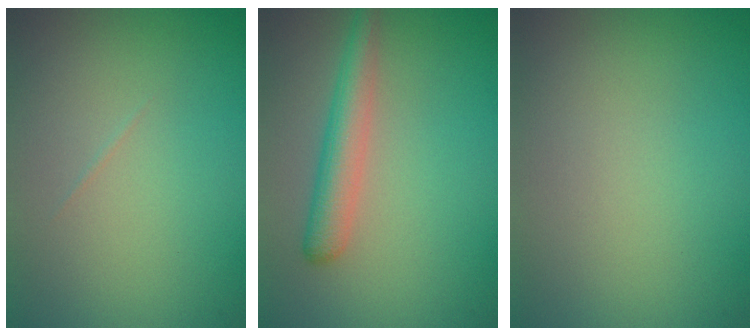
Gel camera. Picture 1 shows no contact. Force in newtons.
{"total": 3.3, "press": 3.3, "slide": 0.1}
{"total": 0.0}